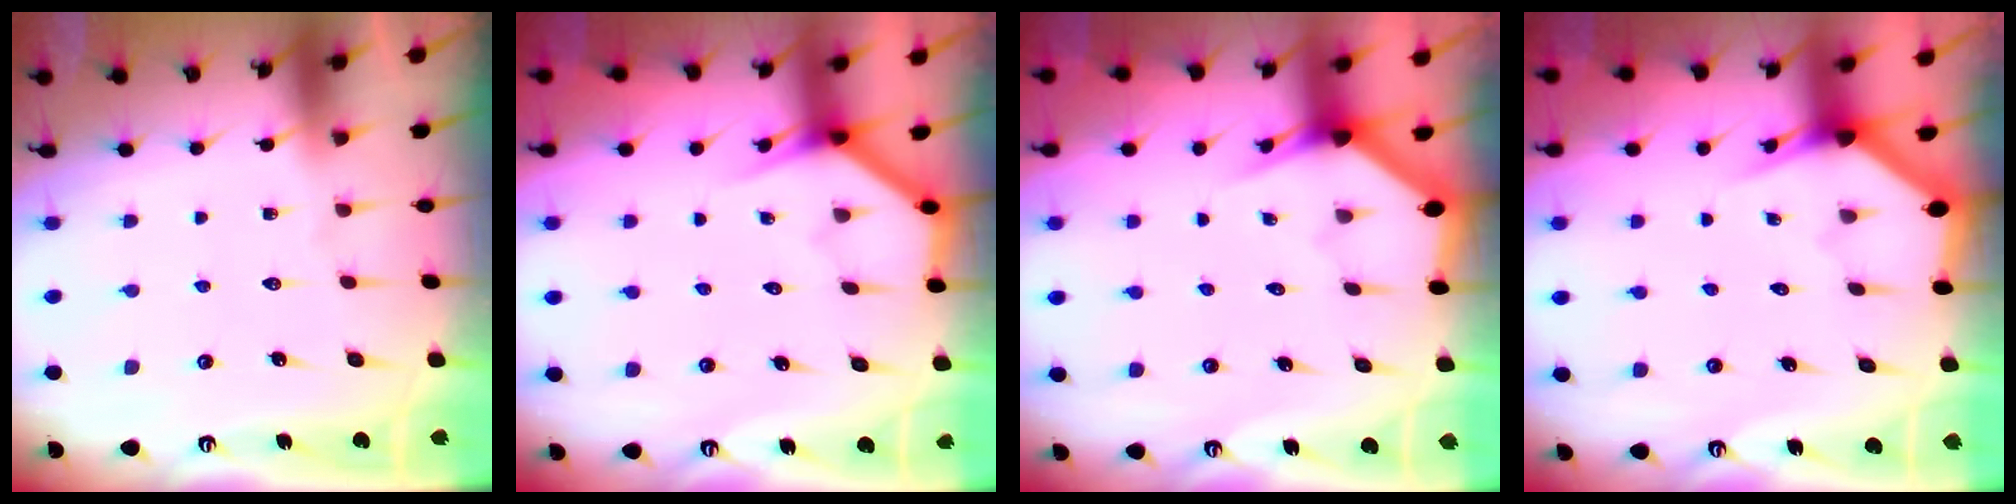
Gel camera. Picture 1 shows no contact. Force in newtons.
{"total": 3.8, "press": 3.8, "slide": 0.3}
{"total": 3.0, "press": 3.0, "slide": 0.1}
{"total": 3.1, "press": 3.1, "slide": 0.1}